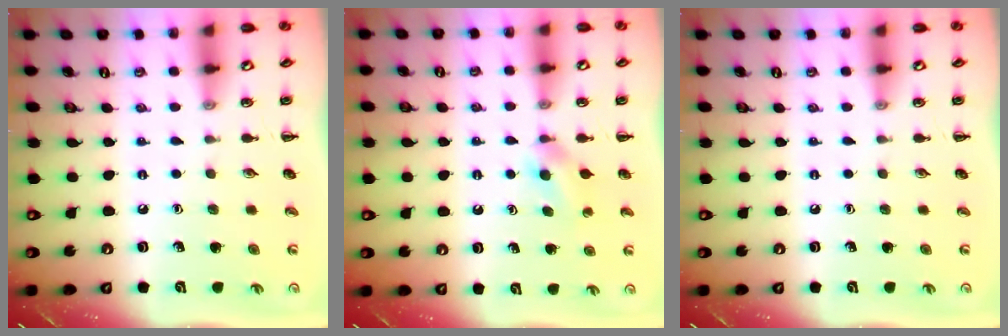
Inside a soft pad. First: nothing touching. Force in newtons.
{"total": 3.6, "press": 3.5, "slide": 0.9}
{"total": 0.0}